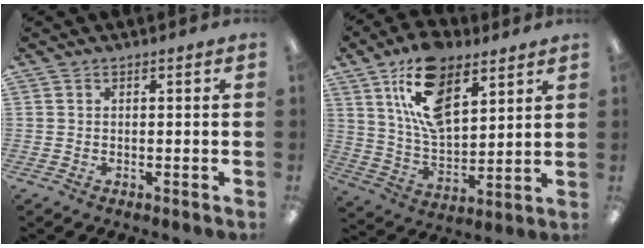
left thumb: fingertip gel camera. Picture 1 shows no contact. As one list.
[{"total": 16.7, "force": [9.5, 8.7, 10.6], "torque": [-0.181, -0.027, 0.171]}]